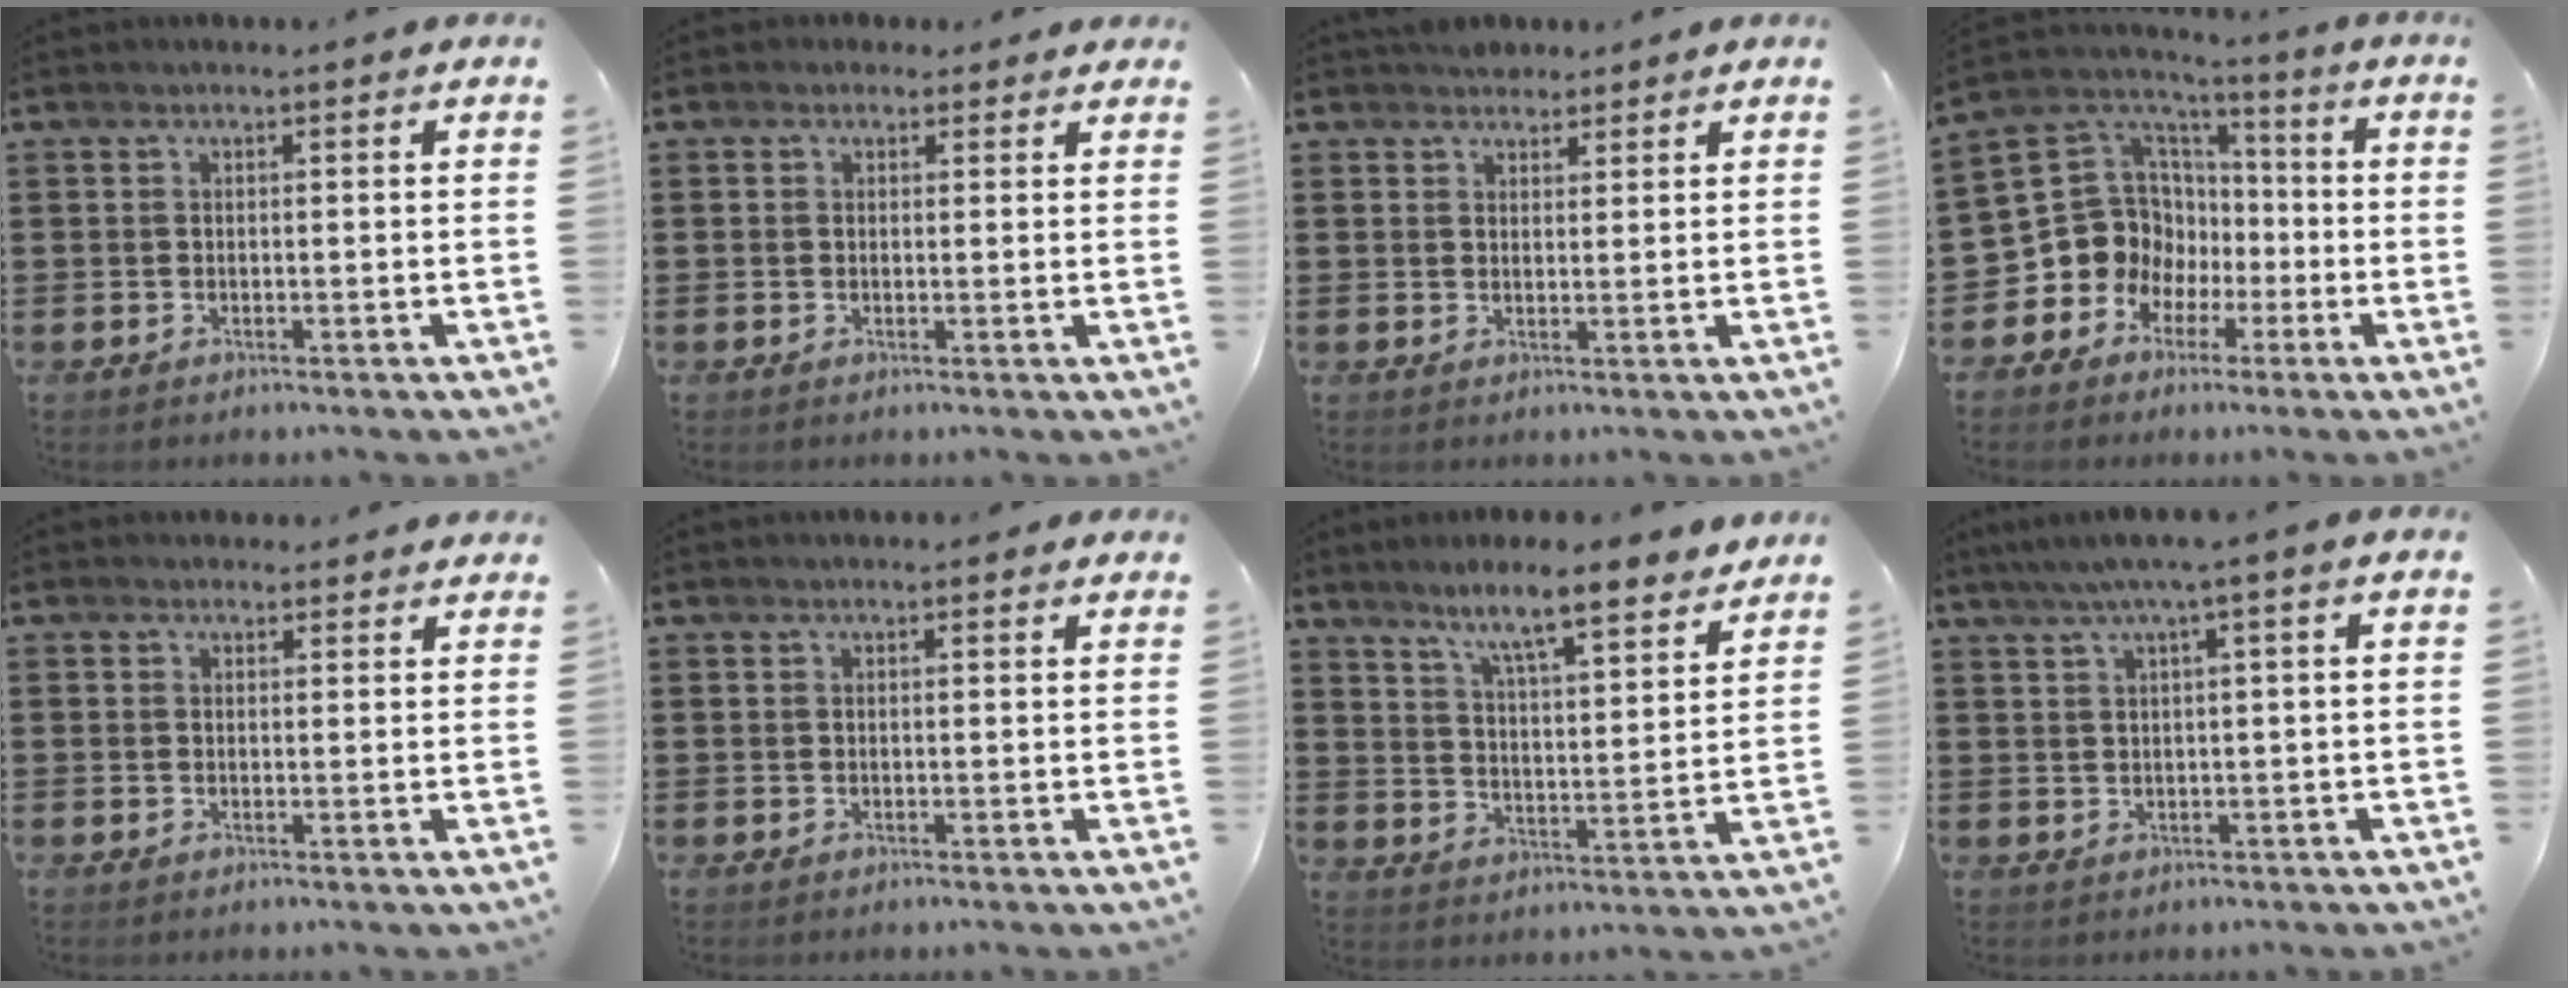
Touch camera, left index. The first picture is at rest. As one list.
[{"total": 1.6, "force": [0.9, 1.3, 0.1], "torque": [-0.008, 0.008, 0.015]}, {"total": 2.8, "force": [2.5, 1.2, 0.2], "torque": [-0.011, 0.007, 0.049]}, {"total": 11.0, "force": [-1.0, 10.6, 2.8], "torque": [-0.109, -0.031, -0.008]}, {"total": 1.8, "force": [1.5, 1.1, -0.1], "torque": [0.004, 0.003, 0.026]}, {"total": 0.8, "force": [0.7, 0.2, 0.3], "torque": [-0.008, 0.003, 0.013]}, {"total": 7.4, "force": [6.5, 0.2, 3.5], "torque": [-0.084, -0.038, 0.108]}, {"total": 2.8, "force": [0.9, -0.3, 2.7], "torque": [-0.052, -0.003, 0.013]}]